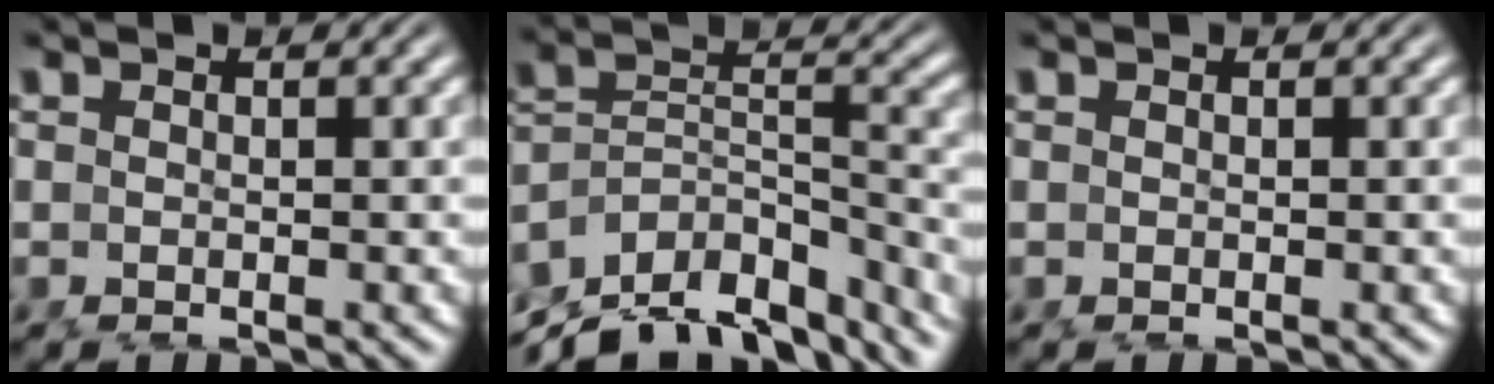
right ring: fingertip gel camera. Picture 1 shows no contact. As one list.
[{"total": 12.0, "force": [-7.6, 6.6, 6.6], "torque": [-0.101, -0.045, -0.105]}, {"total": 0.0}]